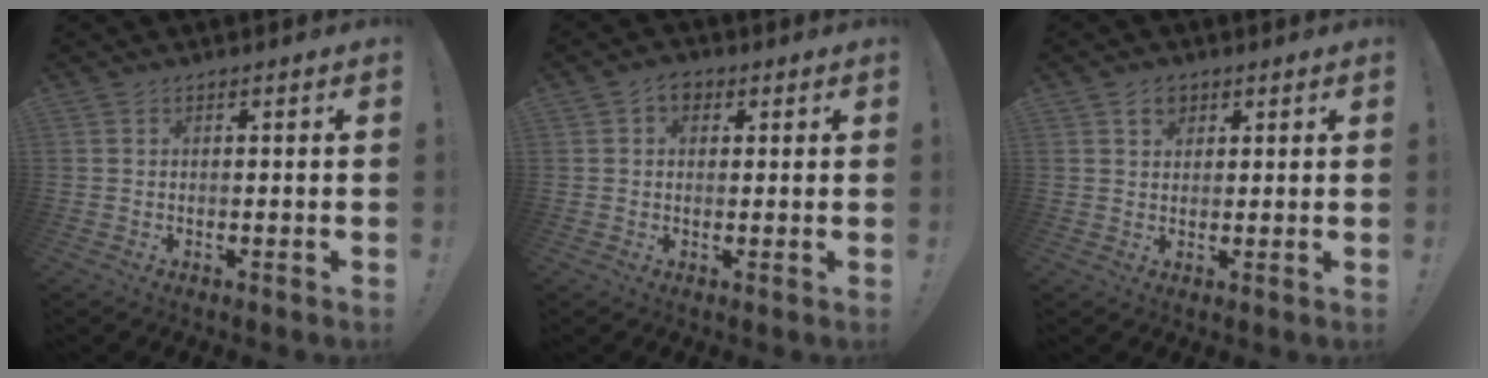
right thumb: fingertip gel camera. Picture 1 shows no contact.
{"total": 4.3, "force": [1.6, 3.3, 2.3], "torque": [-0.024, -0.002, 0.028]}
{"total": 4.0, "force": [2.2, 3.1, 1.4], "torque": [-0.004, -0.009, 0.036]}